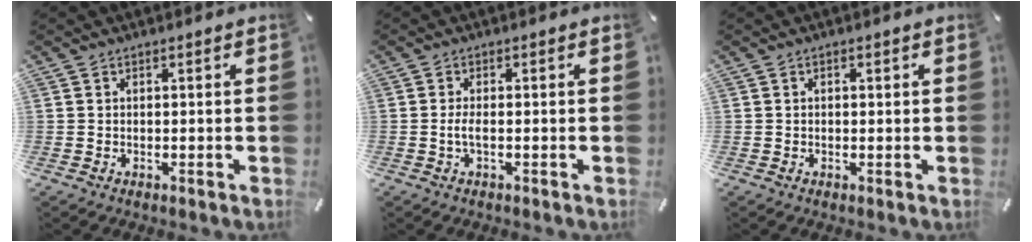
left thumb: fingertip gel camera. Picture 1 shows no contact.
{"total": 2.6, "force": [-0.5, 0.6, 2.5], "torque": [-0.052, -0.003, -0.012]}
{"total": 0.8, "force": [0.1, 0.5, 0.5], "torque": [-0.011, 0.004, -0.001]}